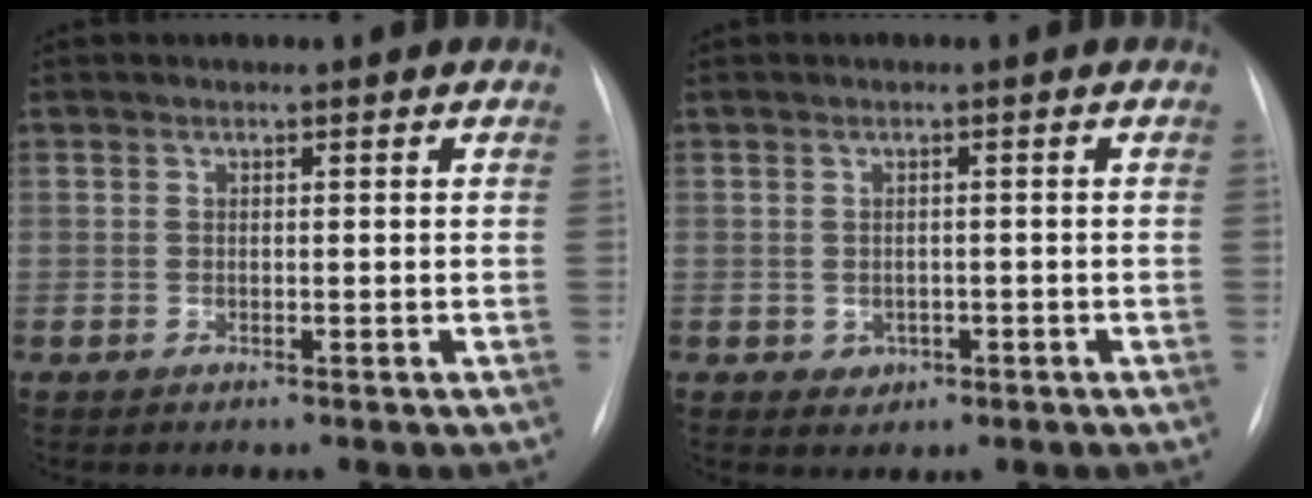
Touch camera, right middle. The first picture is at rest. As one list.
[{"total": 1.9, "force": [-0.7, 1.7, 0.7], "torque": [-0.007, 0.003, -0.001]}]